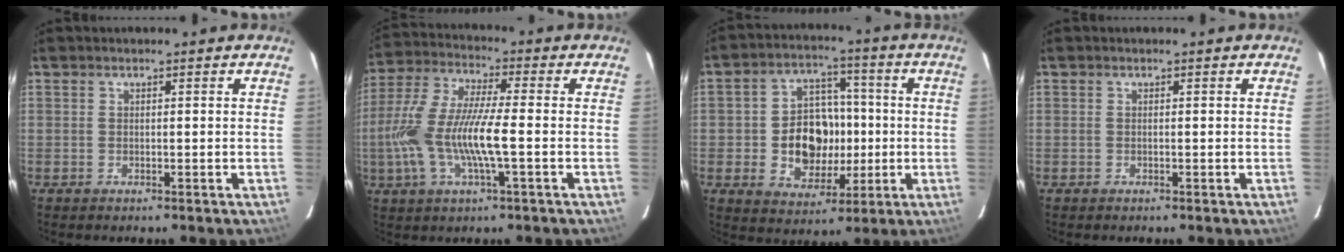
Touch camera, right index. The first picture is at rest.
{"total": 14.7, "force": [-2.9, 2.7, 14.1], "torque": [-0.292, -0.004, -0.057]}
{"total": 12.5, "force": [-1.5, 10.0, 7.5], "torque": [-0.159, 0.021, -0.008]}
{"total": 0.0}